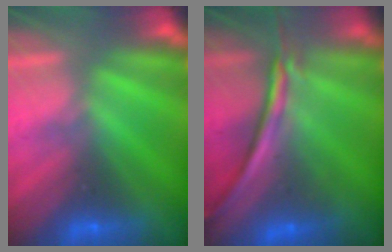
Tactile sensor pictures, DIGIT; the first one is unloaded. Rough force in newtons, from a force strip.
{"total": 7.2}